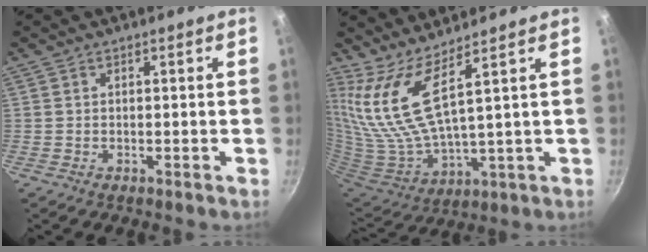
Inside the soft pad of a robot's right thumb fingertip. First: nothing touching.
{"total": 11.0, "force": [7.0, 1.4, 8.3], "torque": [-0.167, -0.071, 0.156]}